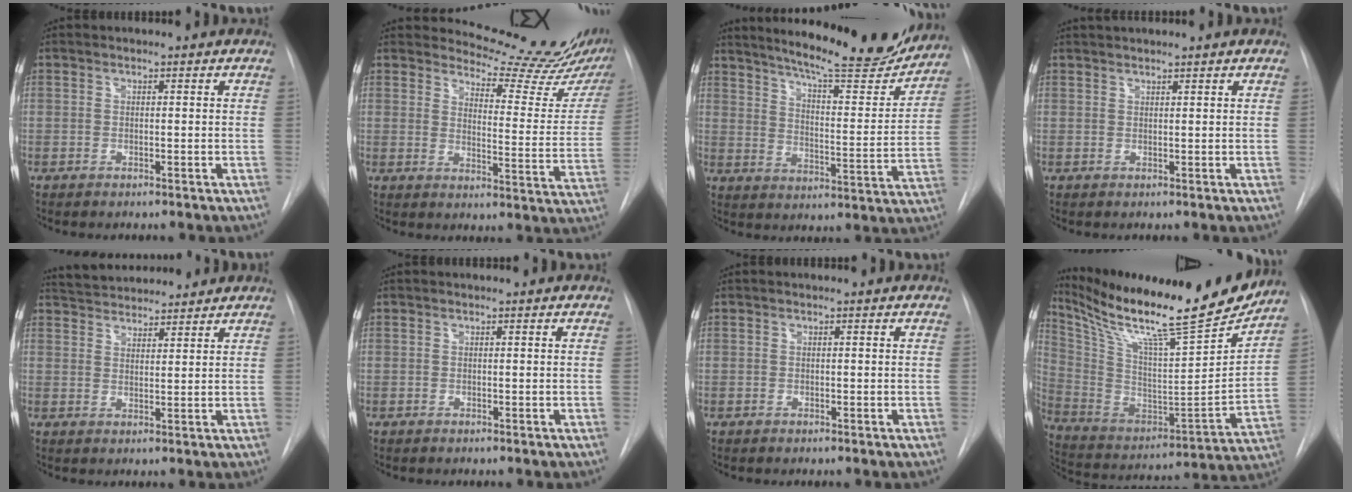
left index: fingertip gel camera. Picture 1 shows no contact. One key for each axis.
{"total": 15.4, "fx": 15.1, "fy": 0.9, "fz": 3.0, "tx": -0.034, "ty": -0.103, "tz": 0.170}
{"total": 19.9, "fx": 18.1, "fy": 2.0, "fz": 8.2, "tx": -0.123, "ty": -0.046, "tz": 0.242}
{"total": 3.4, "fx": 3.1, "fy": -0.3, "fz": 1.4, "tx": -0.015, "ty": 0.028, "tz": 0.050}
{"total": 9.1, "fx": 8.6, "fy": 1.7, "fz": 2.1, "tx": -0.038, "ty": 0.026, "tz": 0.135}
{"total": 0.0}
{"total": 0.0}
{"total": 27.6, "fx": 23.2, "fy": 2.4, "fz": 14.7, "tx": -0.270, "ty": -0.051, "tz": 0.363}